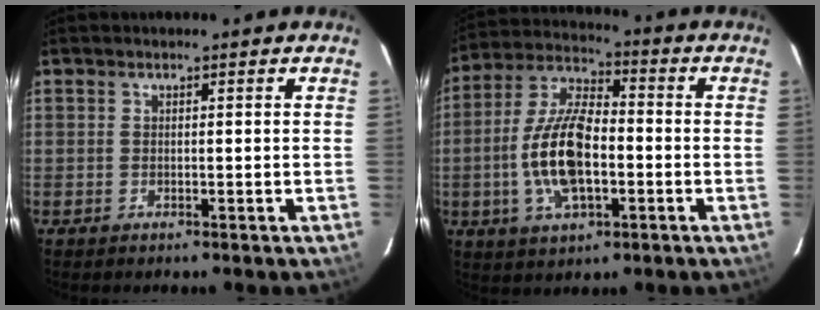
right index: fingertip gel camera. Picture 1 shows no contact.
{"total": 14.0, "force": [-3.0, 6.1, 12.2], "torque": [-0.256, 0.005, -0.055]}